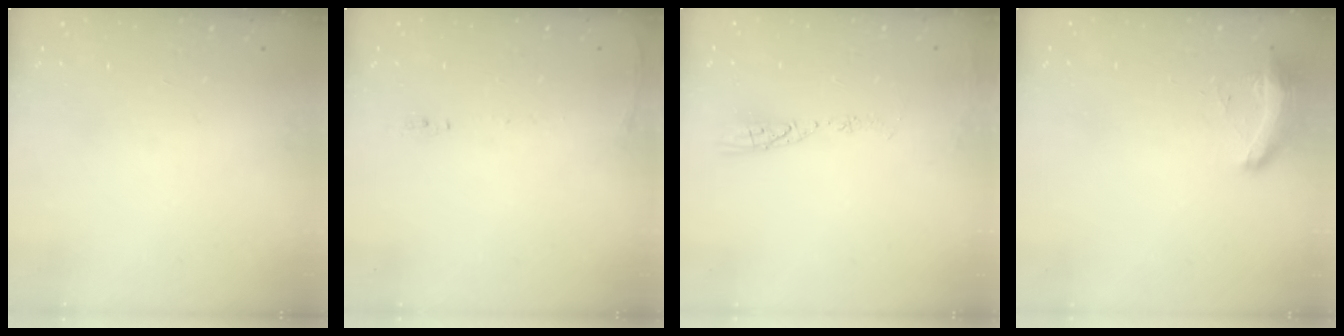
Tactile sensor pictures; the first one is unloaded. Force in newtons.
{"total": 6.1, "press": 6.0, "slide": 0.9}
{"total": 5.9, "press": 5.8, "slide": 0.7}
{"total": 16.9, "press": 11.4, "slide": 12.5}